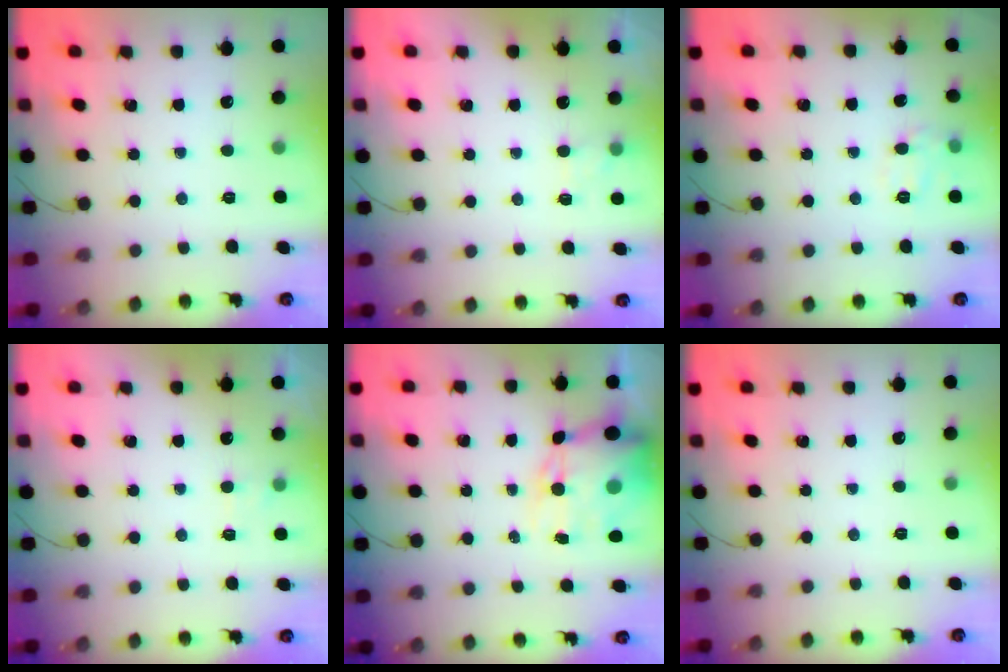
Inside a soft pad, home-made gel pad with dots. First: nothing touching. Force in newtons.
{"total": 2.4, "press": 1.9, "slide": 1.4}
{"total": 7.7, "press": 7.6, "slide": 0.9}
{"total": 1.4, "press": 1.0, "slide": 1.0}
{"total": 12.7, "press": 12.4, "slide": 2.8}
{"total": 0.0}